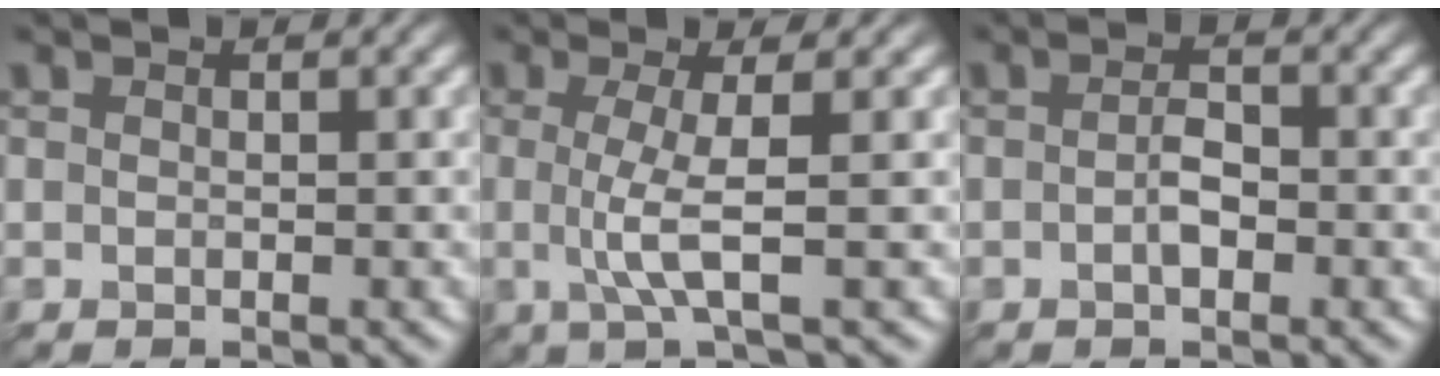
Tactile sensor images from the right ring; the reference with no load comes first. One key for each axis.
{"total": 2.8, "fx": 0.0, "fy": 0.1, "fz": 2.8, "tx": -0.065, "ty": 0.002, "tz": 0.008}
{"total": 0.9, "fx": -0.6, "fy": -0.1, "fz": 0.6, "tx": -0.023, "ty": 0.008, "tz": -0.001}